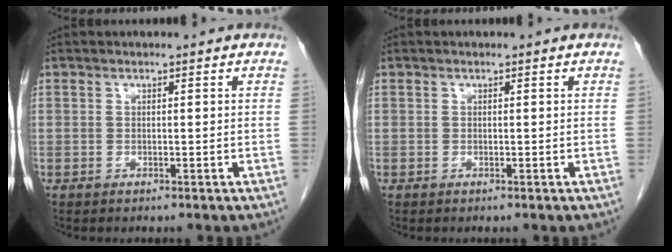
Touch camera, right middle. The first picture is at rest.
{"total": 0.0}